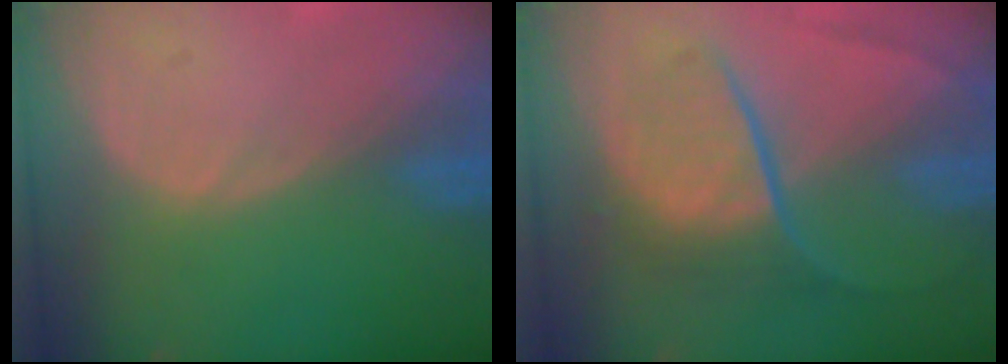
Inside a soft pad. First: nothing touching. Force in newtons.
{"total": 9.3, "press": 7.7, "slide": 5.2}